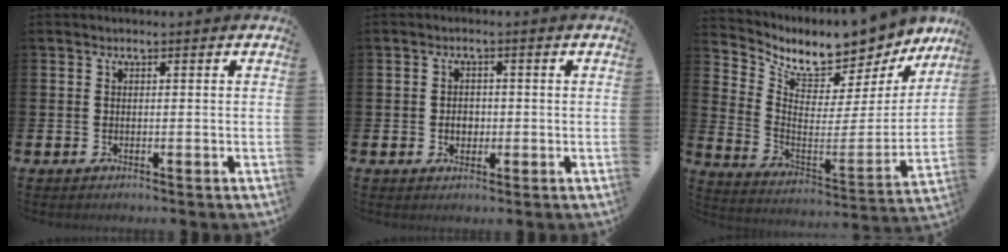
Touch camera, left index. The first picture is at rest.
{"total": 2.2, "force": [-0.2, 1.8, 1.3], "torque": [-0.007, -0.002, -0.011]}
{"total": 8.1, "force": [7.3, 2.8, 2.0], "torque": [-0.072, -0.065, 0.122]}